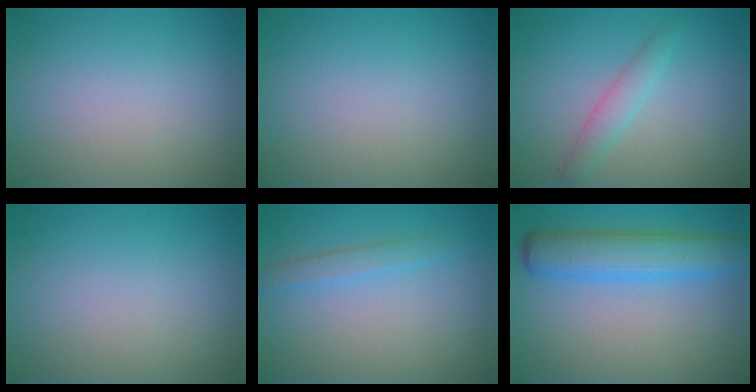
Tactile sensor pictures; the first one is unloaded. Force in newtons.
{"total": 0.0}
{"total": 2.0, "press": 2.0, "slide": 0.1}
{"total": 0.0}
{"total": 1.7, "press": 1.7, "slide": 0.0}
{"total": 5.5, "press": 5.5, "slide": 0.1}